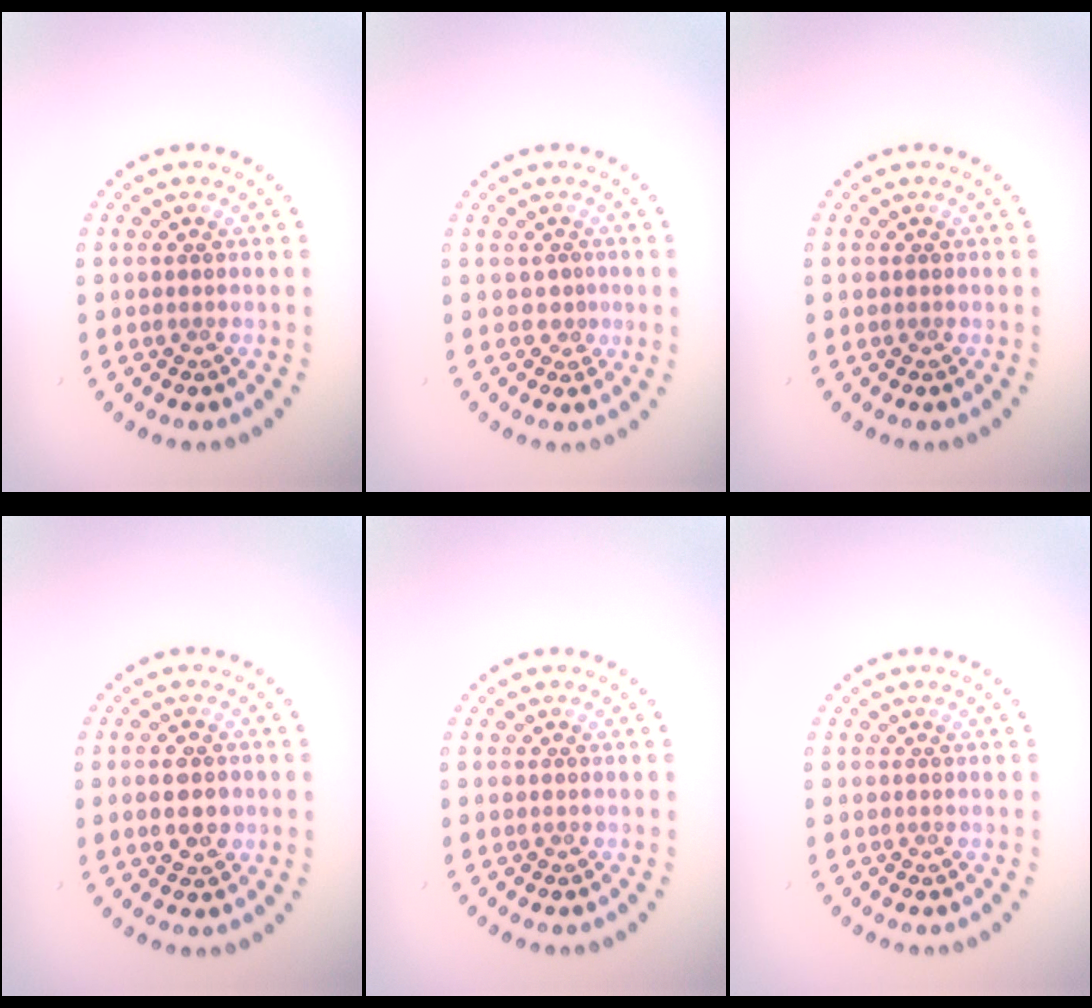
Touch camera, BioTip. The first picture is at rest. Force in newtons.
{"total": 1.0, "press": 0.4, "slide": 1.0}
{"total": 0.0}
{"total": 3.0, "press": 3.0, "slide": 0.1}
{"total": 0.0}
{"total": 0.0}